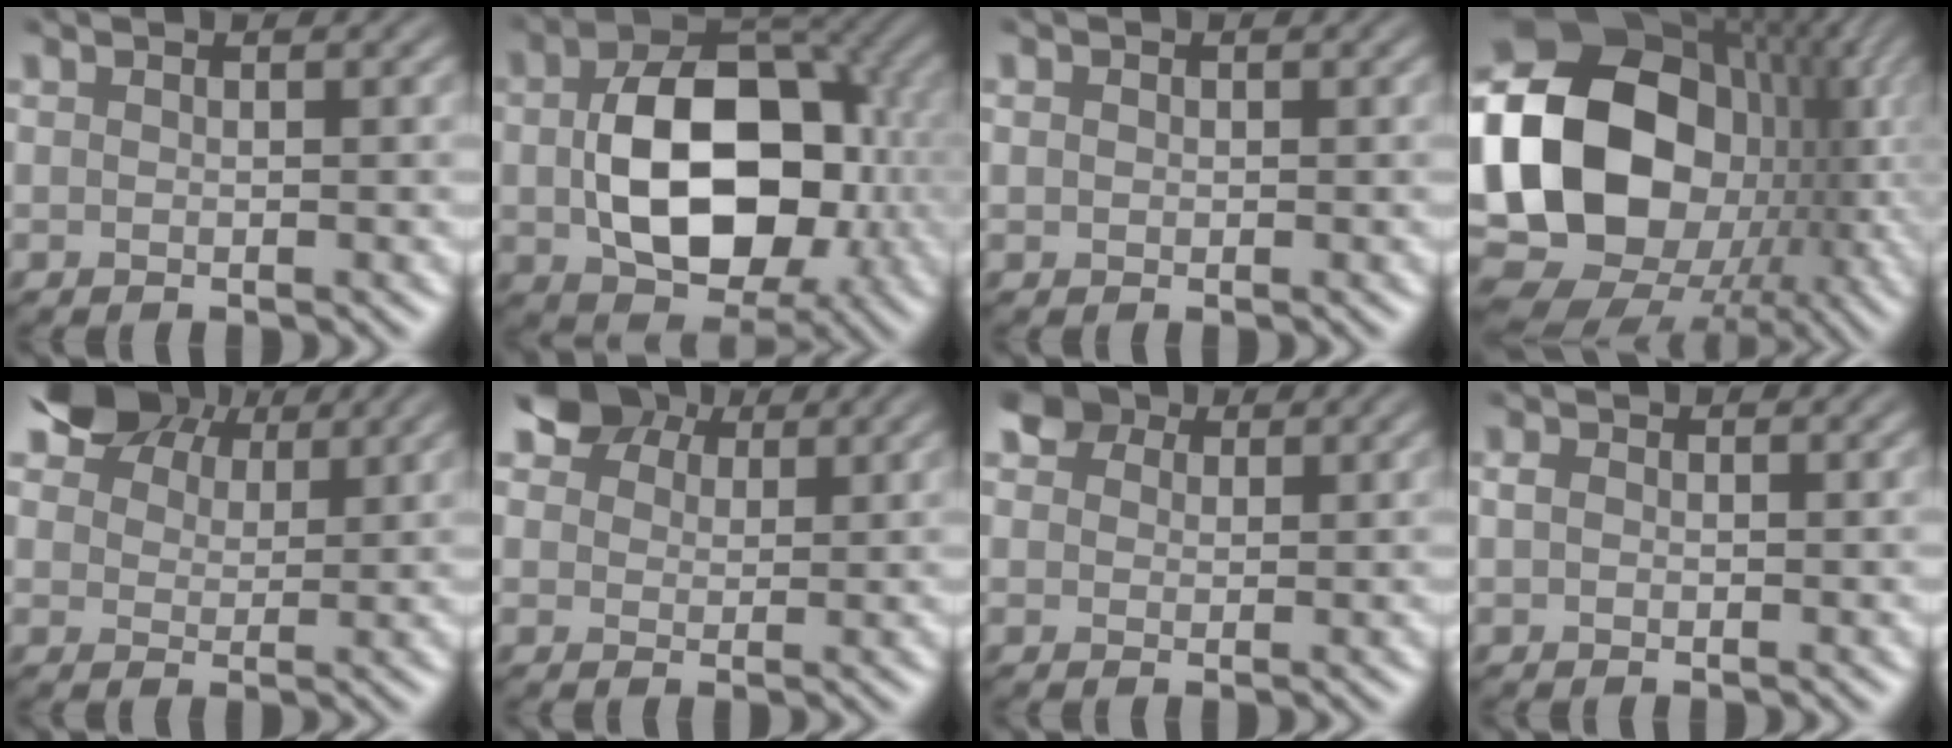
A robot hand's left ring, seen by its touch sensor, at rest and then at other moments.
{"total": 11.4, "force": [-1.3, 7.7, 8.3], "torque": [-0.141, -0.008, -0.015]}
{"total": 0.5, "force": [-0.1, 0.5, 0.1], "torque": [0.000, -0.001, -0.006]}
{"total": 19.7, "force": [-1.9, 15.3, 12.2], "torque": [-0.232, -0.001, -0.028]}
{"total": 6.9, "force": [4.3, 4.2, 3.4], "torque": [-0.077, 0.009, 0.067]}
{"total": 4.8, "force": [2.9, 3.2, 2.0], "torque": [-0.052, 0.000, 0.051]}
{"total": 5.8, "force": [3.5, 3.7, 2.7], "torque": [-0.073, 0.006, 0.046]}
{"total": 0.9, "force": [-0.5, 0.7, 0.4], "torque": [-0.005, 0.000, -0.015]}